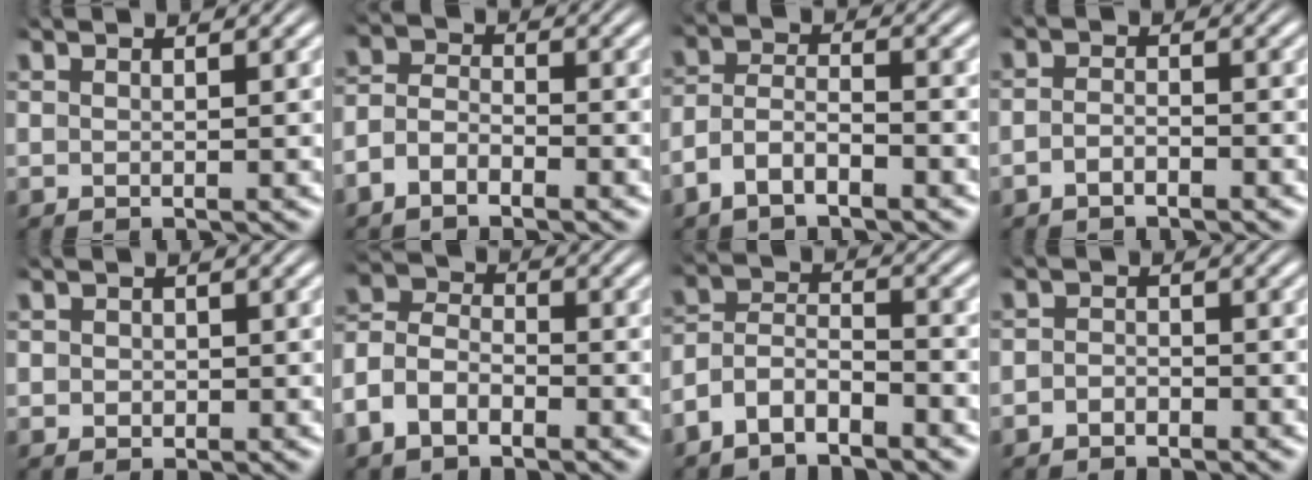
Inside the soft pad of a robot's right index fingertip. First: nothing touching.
{"total": 4.2, "force": [-2.4, 3.1, 1.6], "torque": [-0.033, -0.011, -0.046]}
{"total": 4.9, "force": [-2.7, 3.4, 2.3], "torque": [-0.050, -0.013, -0.050]}
{"total": 1.8, "force": [-1.6, 0.6, 0.7], "torque": [-0.013, -0.006, -0.029]}
{"total": 1.0, "force": [-0.3, 0.9, 0.3], "torque": [-0.008, -0.009, -0.001]}
{"total": 6.6, "force": [-1.6, 5.7, 3.0], "torque": [-0.073, -0.014, -0.037]}
{"total": 6.2, "force": [-3.3, 4.9, 2.1], "torque": [-0.051, -0.019, -0.065]}
{"total": 1.7, "force": [-1.6, 0.7, 0.0], "torque": [0.002, -0.011, -0.026]}